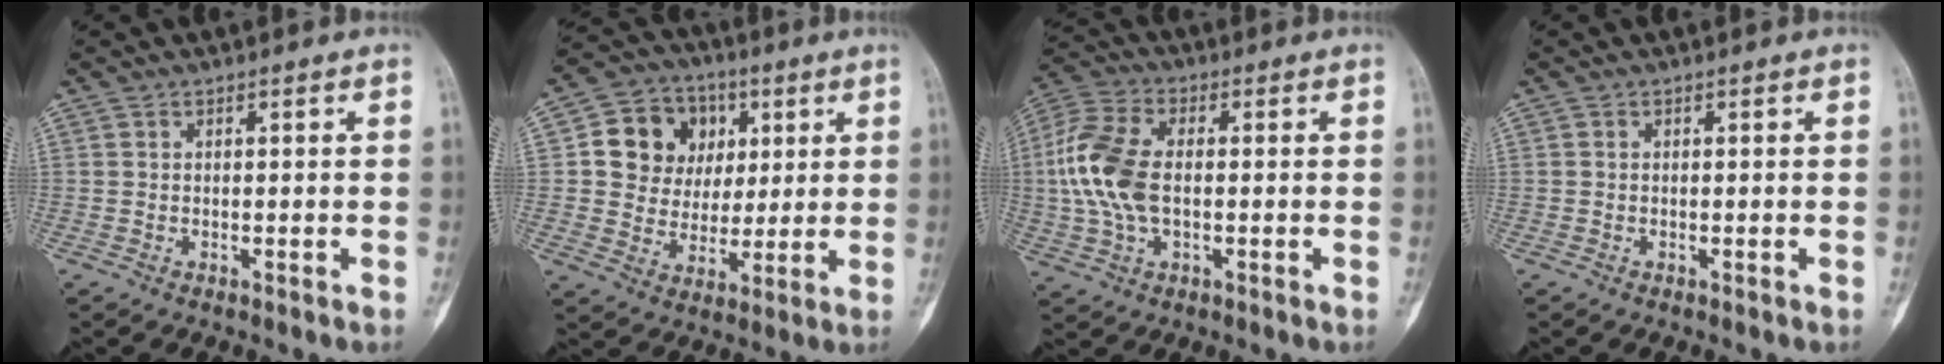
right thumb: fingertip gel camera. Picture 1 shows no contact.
{"total": 13.4, "force": [3.6, 11.7, 5.5], "torque": [-0.046, 0.002, 0.064]}
{"total": 12.9, "force": [-0.1, 7.4, 10.6], "torque": [-0.238, 0.017, -0.006]}
{"total": 0.0}